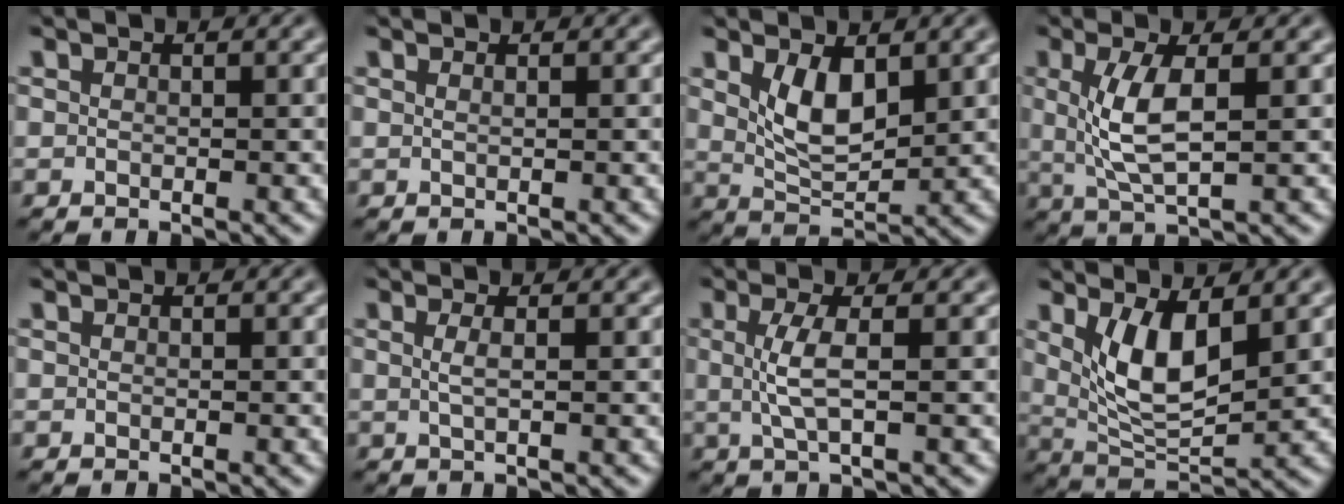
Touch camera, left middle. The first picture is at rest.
{"total": 0.6, "force": [0.3, 0.2, 0.5], "torque": [-0.003, -0.002, -0.001]}
{"total": 4.0, "force": [1.5, 1.8, 3.3], "torque": [-0.071, -0.007, 0.034]}
{"total": 4.6, "force": [0.7, 1.4, 4.3], "torque": [-0.095, -0.001, 0.018]}
{"total": 0.0}
{"total": 1.4, "force": [0.2, 0.5, 1.3], "torque": [-0.022, 0.002, 0.000]}
{"total": 3.0, "force": [0.2, 0.7, 2.9], "torque": [-0.063, 0.001, 0.002]}
{"total": 5.7, "force": [1.8, 2.3, 4.9], "torque": [-0.102, -0.013, 0.041]}